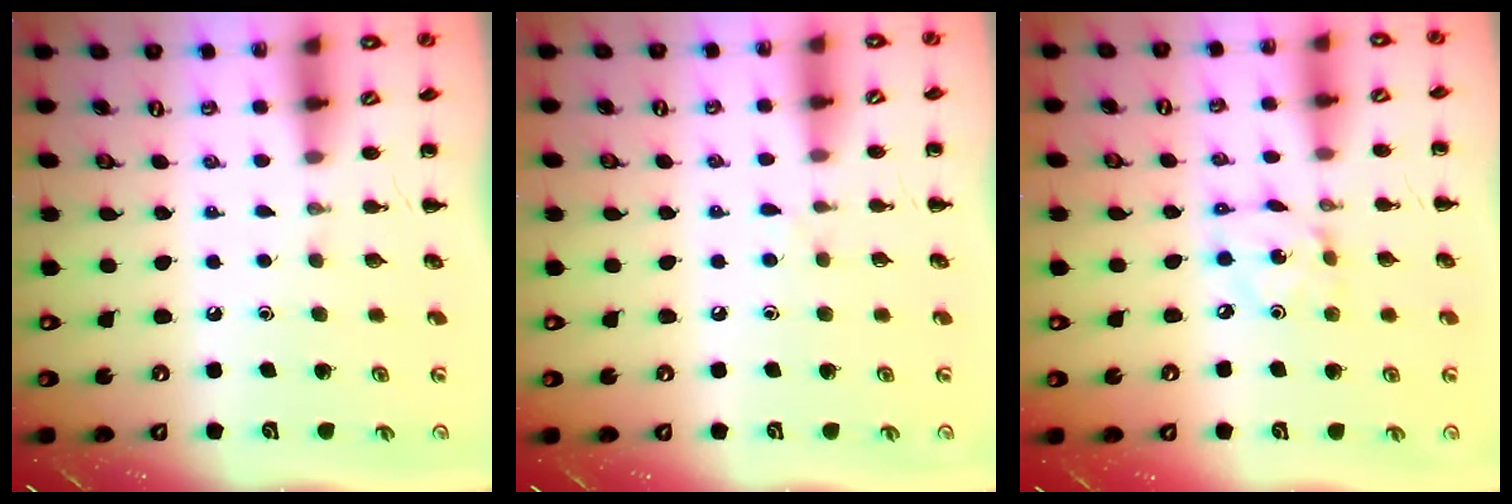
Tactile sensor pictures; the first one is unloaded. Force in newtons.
{"total": 3.1, "press": 2.8, "slide": 1.4}
{"total": 3.2, "press": 3.1, "slide": 0.5}